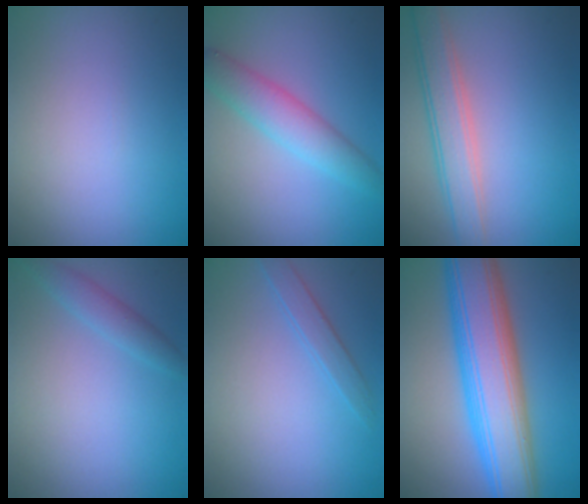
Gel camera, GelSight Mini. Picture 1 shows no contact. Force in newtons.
{"total": 3.8, "press": 3.8, "slide": 0.1}
{"total": 4.0, "press": 4.0, "slide": 0.3}
{"total": 1.8, "press": 1.8, "slide": 0.1}
{"total": 1.6, "press": 1.6, "slide": 0.0}
{"total": 10.5, "press": 10.5, "slide": 0.6}